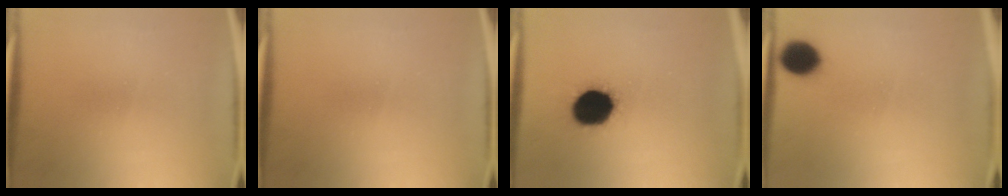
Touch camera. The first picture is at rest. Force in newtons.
{"total": 0.0}
{"total": 15.2}
{"total": 6.3}